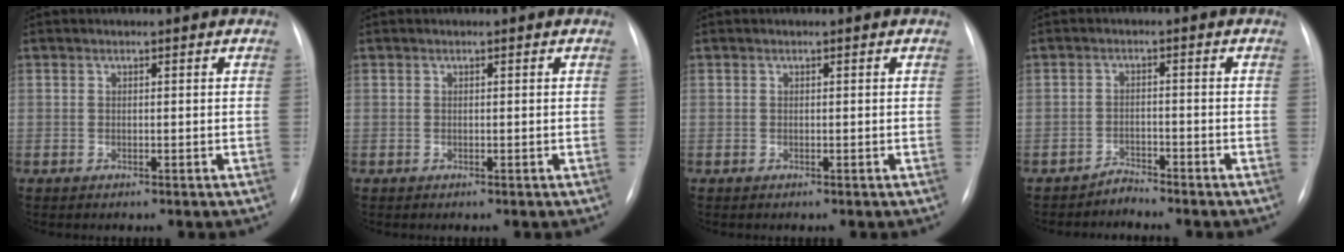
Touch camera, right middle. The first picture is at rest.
{"total": 0.0}
{"total": 0.0}
{"total": 1.9, "force": [-1.8, -0.2, -0.6], "torque": [0.017, -0.009, -0.032]}